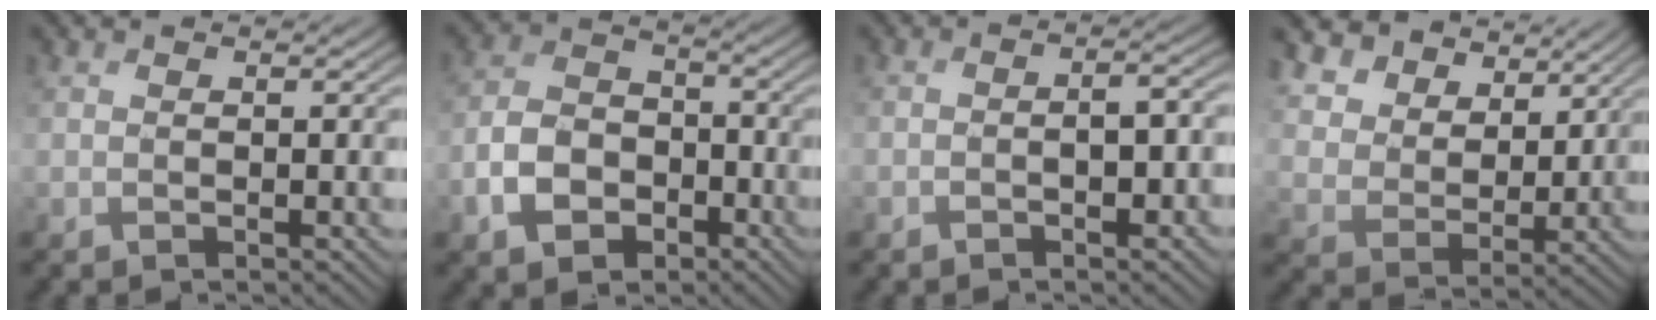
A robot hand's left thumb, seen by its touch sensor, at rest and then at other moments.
{"total": 6.8, "force": [-3.9, 4.8, 3.0], "torque": [-0.061, -0.003, -0.082]}
{"total": 3.8, "force": [-1.7, 1.5, 3.1], "torque": [-0.044, -0.001, -0.025]}
{"total": 9.4, "force": [6.4, 5.9, 3.7], "torque": [-0.117, -0.001, 0.127]}